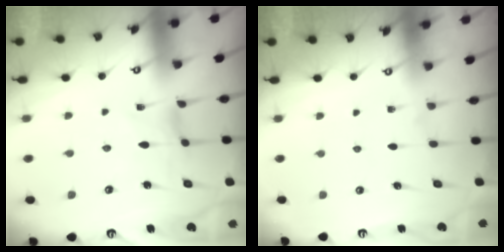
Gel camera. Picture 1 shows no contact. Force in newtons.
{"total": 0.0}